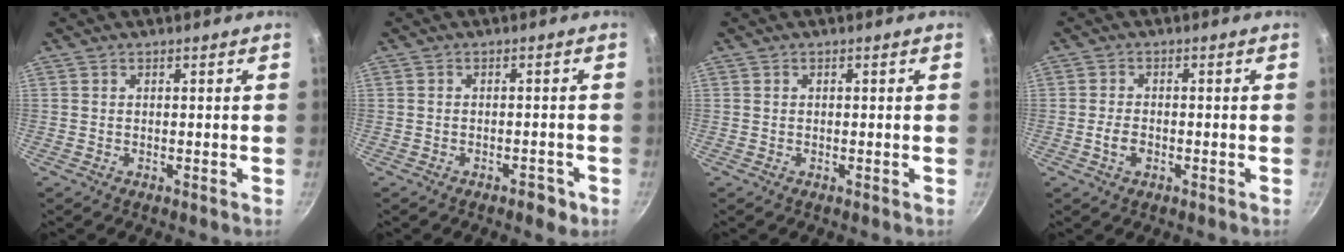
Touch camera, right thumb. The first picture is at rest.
{"total": 3.2, "force": [-1.8, 1.6, 2.1], "torque": [-0.020, 0.020, -0.014]}
{"total": 0.0}
{"total": 3.0, "force": [-1.0, 1.9, 2.1], "torque": [-0.040, 0.011, -0.020]}